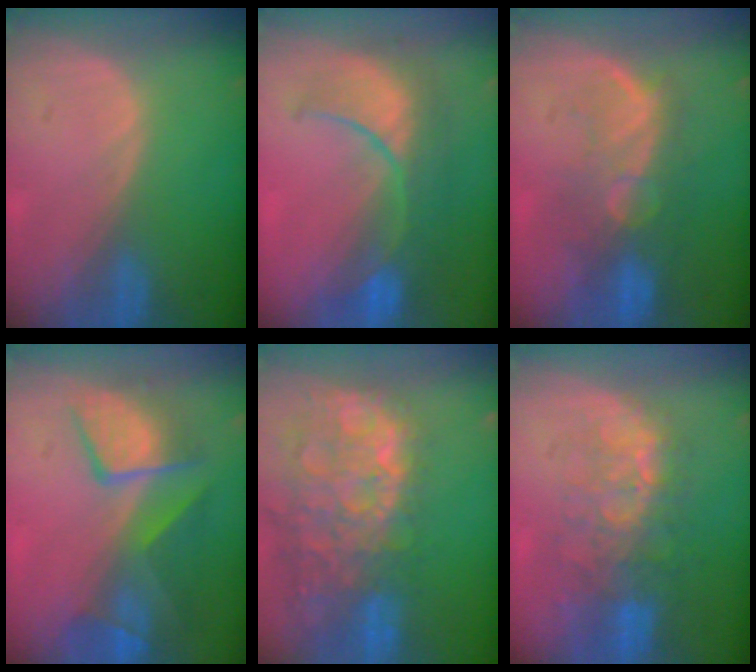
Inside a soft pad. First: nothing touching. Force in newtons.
{"total": 9.2, "press": 9.0, "slide": 2.3}
{"total": 9.6, "press": 8.5, "slide": 4.4}
{"total": 10.1, "press": 8.7, "slide": 5.0}
{"total": 15.0, "press": 12.2, "slide": 8.7}
{"total": 10.0, "press": 8.4, "slide": 5.3}